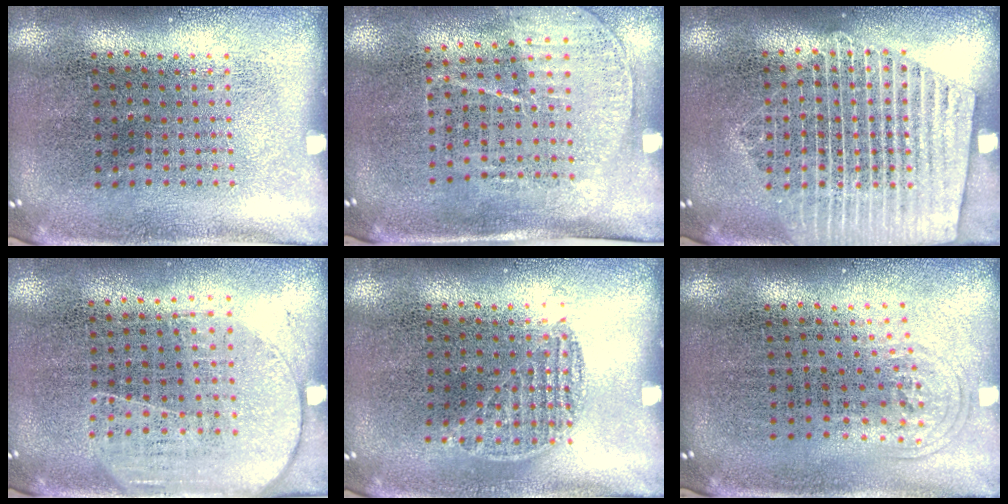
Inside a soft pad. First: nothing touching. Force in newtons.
{"total": 1.5, "press": 1.3, "slide": 0.8}
{"total": 2.0, "press": 2.0, "slide": 0.2}
{"total": 1.8, "press": 1.5, "slide": 0.9}
{"total": 0.8, "press": 0.7, "slide": 0.4}
{"total": 0.9, "press": 0.6, "slide": 0.7}